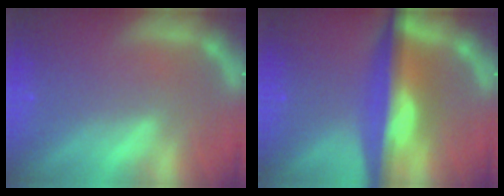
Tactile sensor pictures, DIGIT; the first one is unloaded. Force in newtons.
{"total": 9.6}